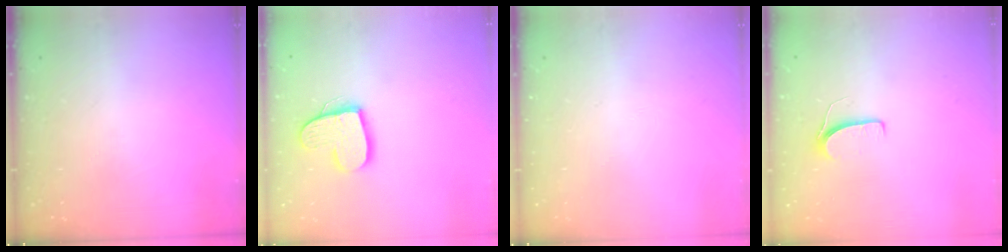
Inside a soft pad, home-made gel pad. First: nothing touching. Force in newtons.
{"total": 13.7, "press": 13.6, "slide": 1.1}
{"total": 0.0}
{"total": 5.9, "press": 5.9, "slide": 0.4}